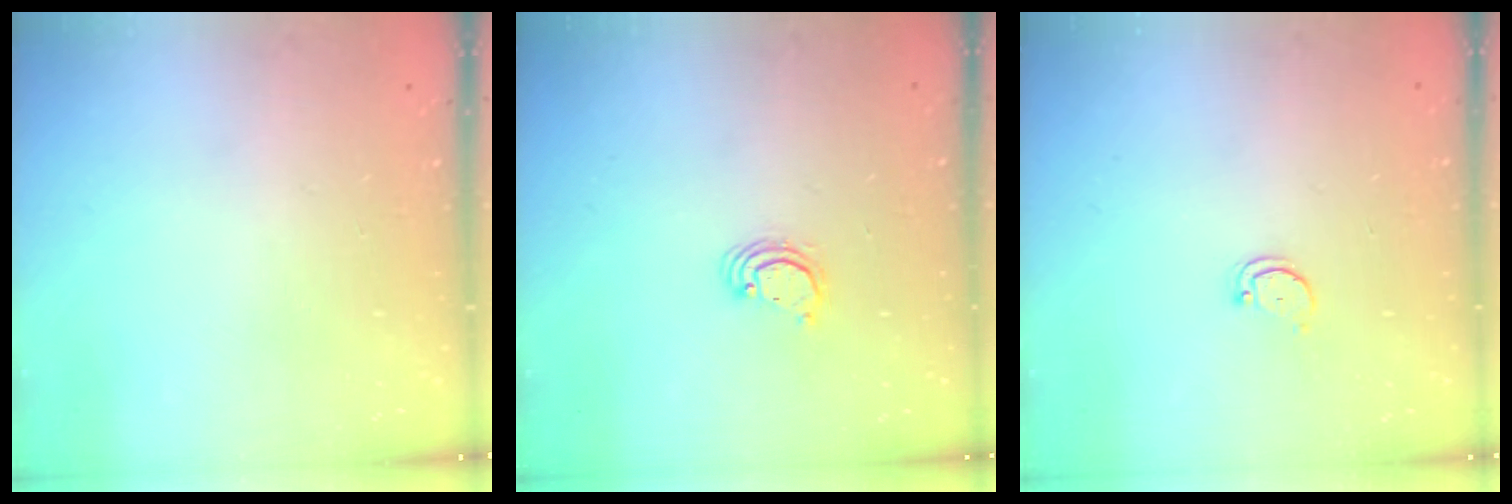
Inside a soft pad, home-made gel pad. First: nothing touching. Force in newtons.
{"total": 2.8, "press": 2.8, "slide": 0.2}
{"total": 2.5, "press": 2.4, "slide": 0.4}